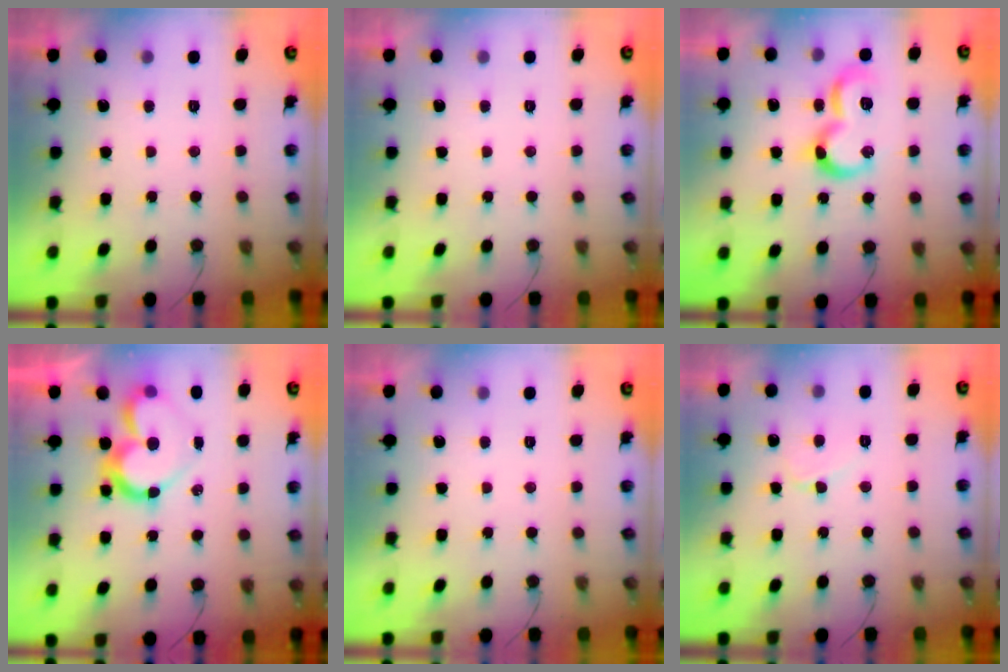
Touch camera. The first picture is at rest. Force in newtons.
{"total": 0.0}
{"total": 12.7, "press": 12.6, "slide": 1.2}
{"total": 11.6, "press": 11.5, "slide": 1.2}
{"total": 0.0}
{"total": 5.3, "press": 5.2, "slide": 0.6}